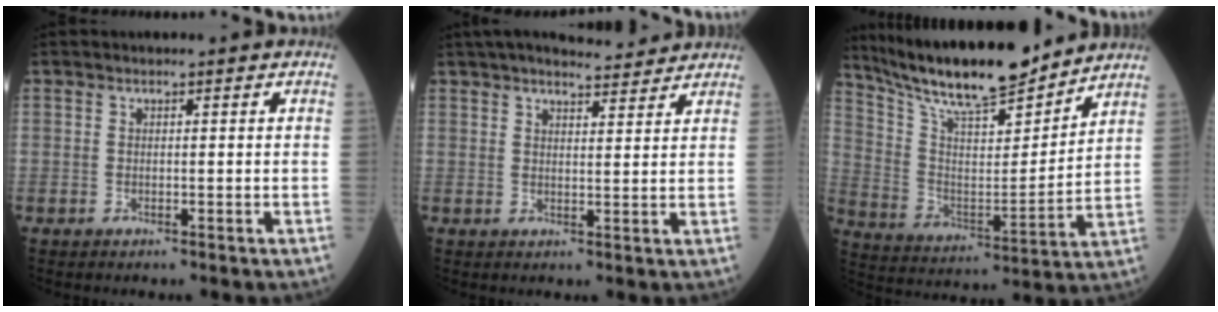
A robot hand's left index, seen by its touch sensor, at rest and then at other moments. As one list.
[{"total": 10.9, "force": [10.0, 1.7, 4.0], "torque": [-0.066, 0.012, 0.143]}, {"total": 19.4, "force": [17.0, 2.8, 8.9], "torque": [-0.167, 0.000, 0.300]}]